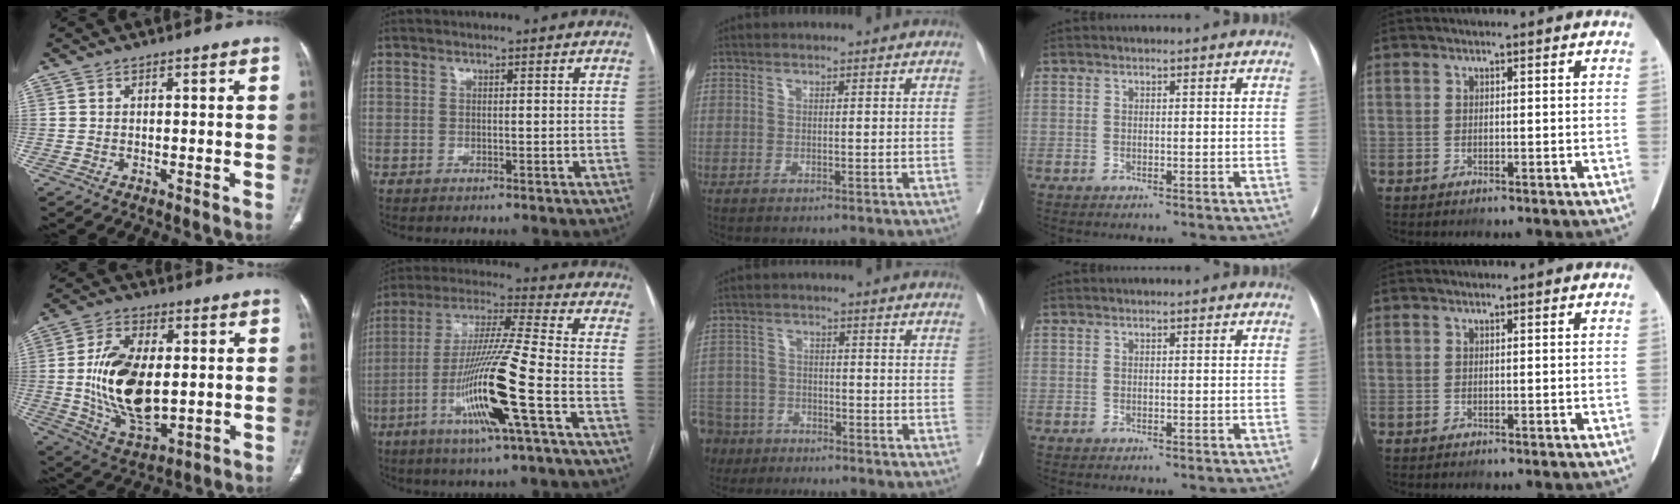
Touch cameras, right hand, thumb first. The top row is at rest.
{"thumb": {"total": 17.2, "force": [0.3, 9.2, 14.5], "torque": [-0.261, -0.012, 0.017]}, "index": {"total": 16.1, "force": [-5.6, -0.7, 15.1], "torque": [-0.300, -0.013, -0.109]}, "middle": {"total": 12.5, "force": [-9.3, 7.8, 3.0], "torque": [-0.111, -0.002, -0.159]}}